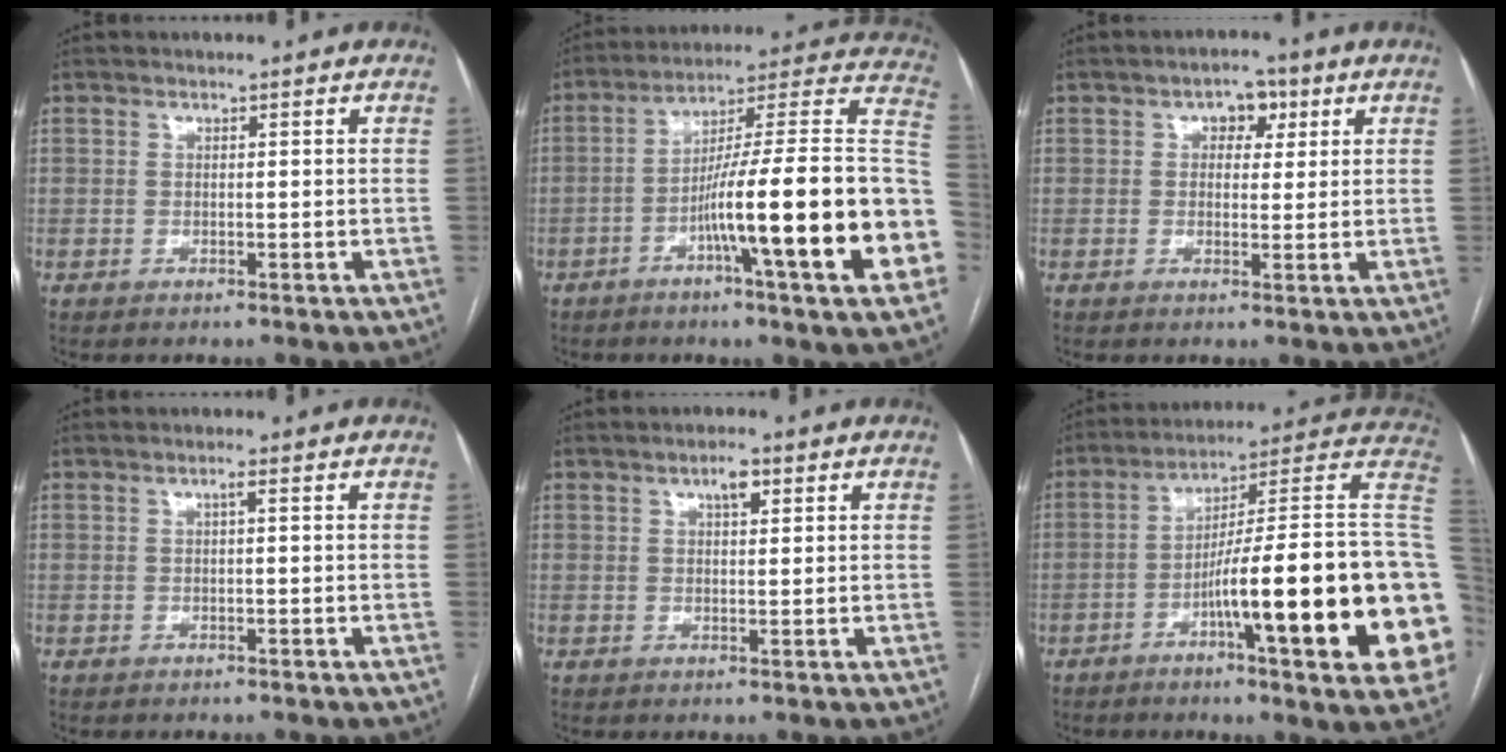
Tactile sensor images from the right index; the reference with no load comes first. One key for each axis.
{"total": 25.4, "fx": -6.8, "fy": 0.6, "fz": 24.5, "tx": -0.272, "ty": 0.010, "tz": -0.110}
{"total": 3.9, "fx": 1.6, "fy": 2.5, "fz": 2.5, "tx": -0.032, "ty": 0.015, "tz": 0.022}
{"total": 0.6, "fx": 0.1, "fy": -0.1, "fz": 0.6, "tx": -0.009, "ty": 0.002, "tz": 0.003}
{"total": 2.5, "fx": 1.3, "fy": 0.8, "fz": 2.0, "tx": -0.035, "ty": 0.005, "tz": 0.022}
{"total": 26.9, "fx": -5.4, "fy": 1.7, "fz": 26.3, "tx": -0.275, "ty": 0.008, "tz": -0.088}